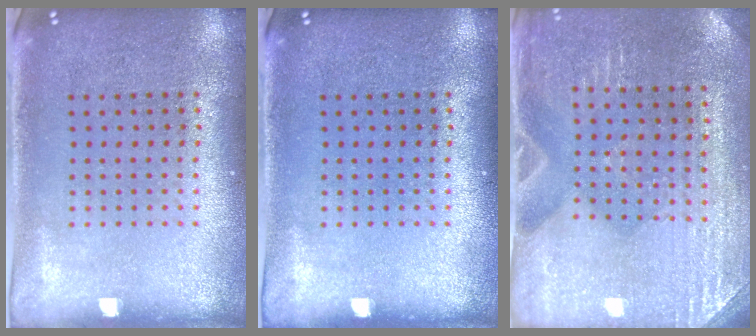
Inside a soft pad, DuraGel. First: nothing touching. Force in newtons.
{"total": 0.0}
{"total": 3.0, "press": 2.9, "slide": 0.3}